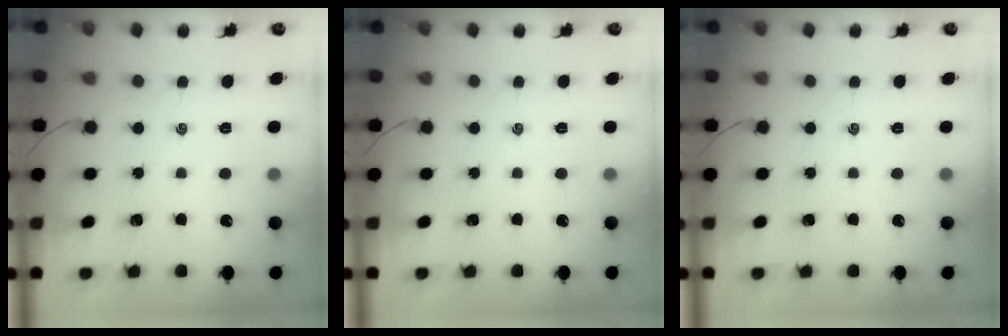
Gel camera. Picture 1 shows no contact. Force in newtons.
{"total": 0.0}
{"total": 0.0}